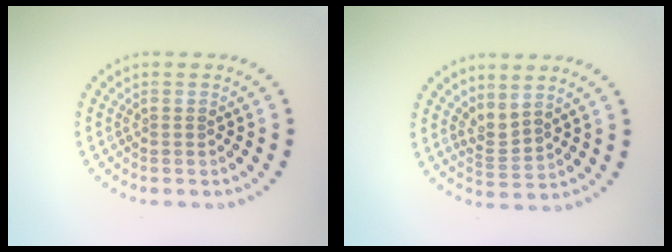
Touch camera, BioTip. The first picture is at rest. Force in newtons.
{"total": 2.0, "press": 1.4, "slide": 1.5}